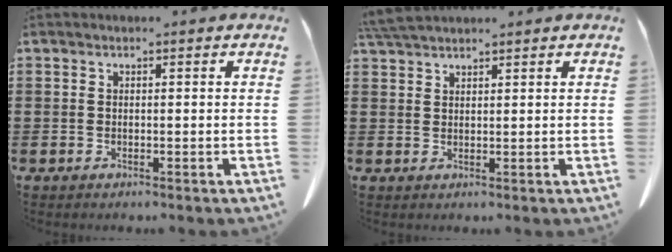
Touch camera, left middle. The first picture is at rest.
{"total": 3.6, "force": [3.3, 0.5, 1.4], "torque": [-0.038, -0.003, 0.064]}